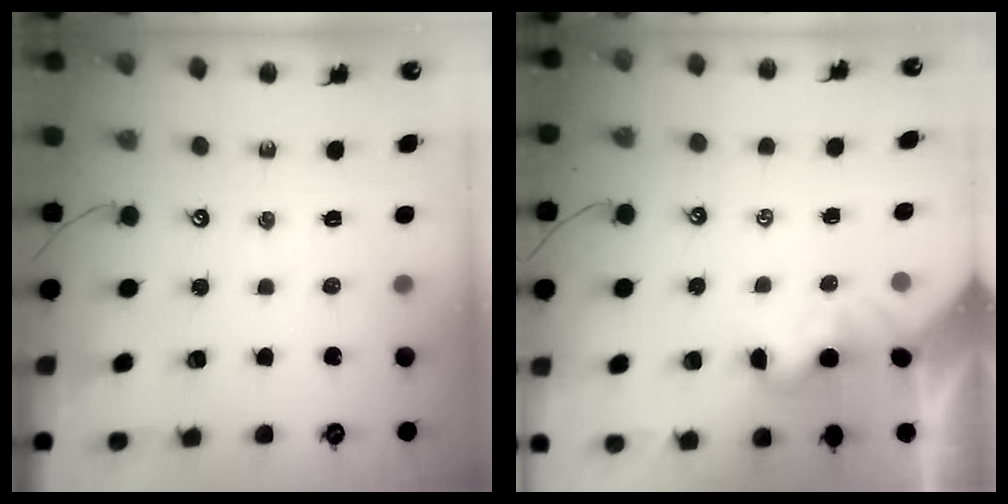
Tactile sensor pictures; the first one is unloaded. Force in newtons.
{"total": 2.0, "press": 1.9, "slide": 0.5}